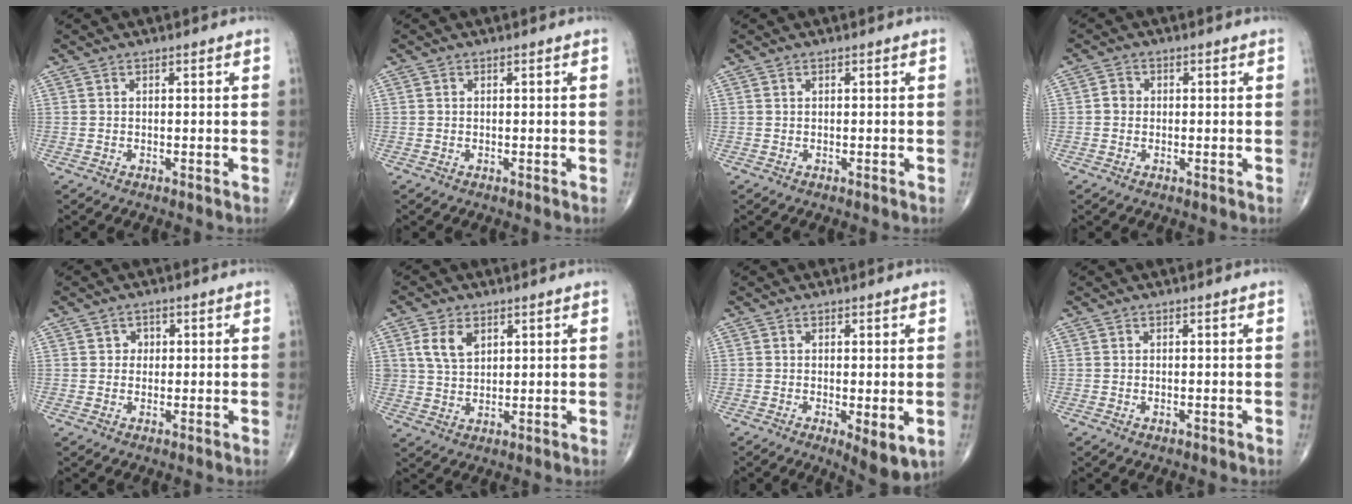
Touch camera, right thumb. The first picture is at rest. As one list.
[{"total": 0.0}, {"total": 0.0}, {"total": 2.0, "force": [-0.1, 1.8, 0.8], "torque": [-0.003, 0.005, -0.006]}, {"total": 2.1, "force": [0.4, 1.9, 0.7], "torque": [0.005, 0.002, 0.002]}, {"total": 6.2, "force": [2.6, 4.1, 3.9], "torque": [-0.060, -0.009, 0.054]}, {"total": 5.8, "force": [-1.3, 2.0, 5.3], "torque": [-0.078, -0.019, -0.015]}, {"total": 0.6, "force": [-0.2, 0.3, 0.5], "torque": [-0.009, 0.001, -0.001]}]